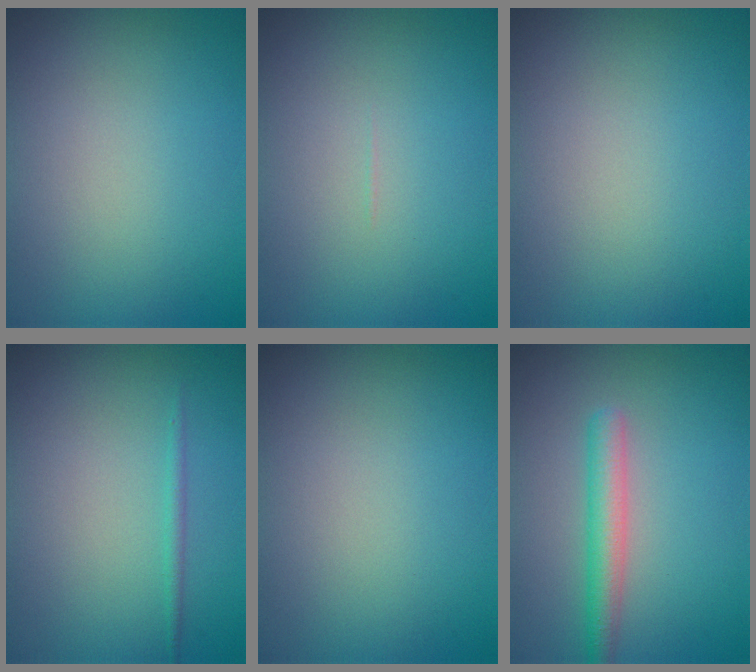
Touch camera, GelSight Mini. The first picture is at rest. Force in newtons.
{"total": 0.0}
{"total": 0.0}
{"total": 0.8, "press": 0.8, "slide": 0.1}
{"total": 0.0}
{"total": 3.0, "press": 3.0, "slide": 0.1}